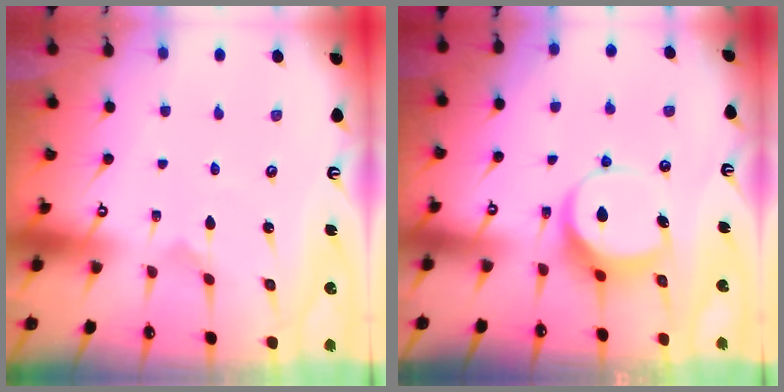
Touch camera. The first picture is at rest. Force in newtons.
{"total": 9.0, "press": 9.0, "slide": 0.9}